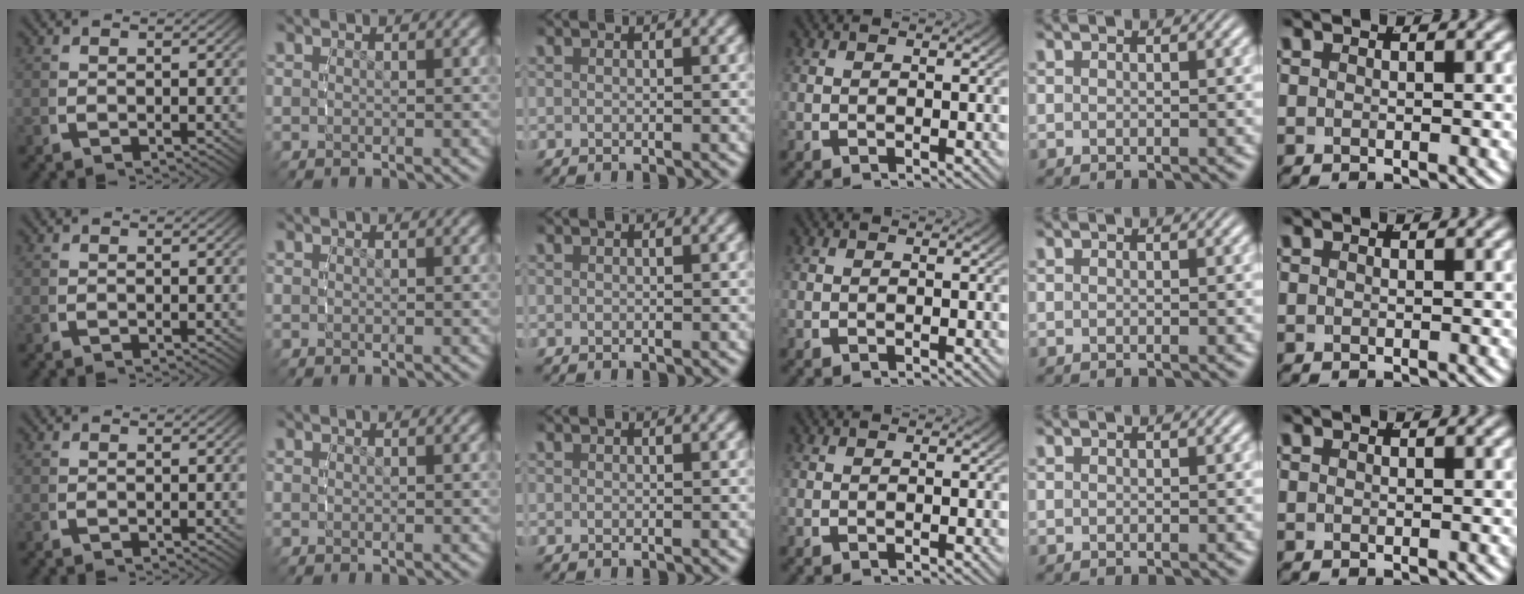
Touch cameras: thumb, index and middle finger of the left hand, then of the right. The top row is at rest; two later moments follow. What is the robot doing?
{"motion": "reach", "object": "jar lid"}